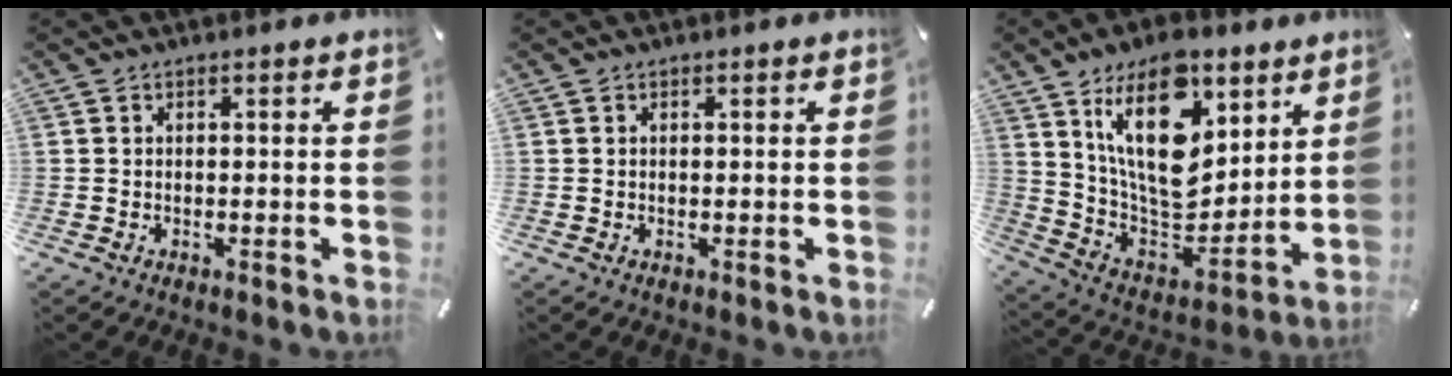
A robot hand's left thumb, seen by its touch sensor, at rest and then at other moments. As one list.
[{"total": 0.0}, {"total": 21.2, "force": [10.4, 11.7, 14.3], "torque": [-0.265, -0.066, 0.177]}]